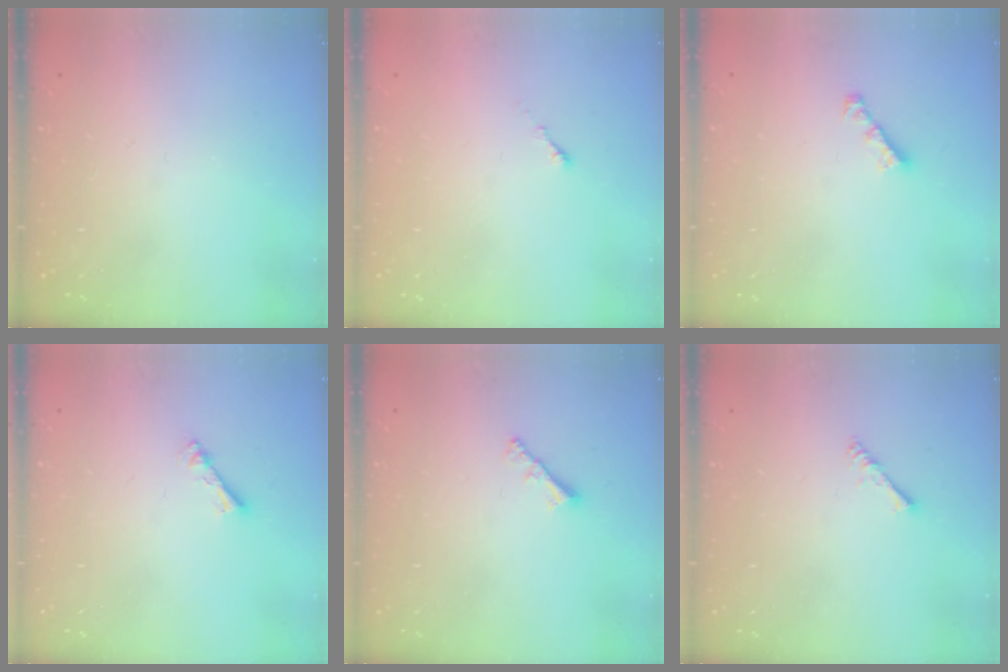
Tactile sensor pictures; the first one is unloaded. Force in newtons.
{"total": 0.0}
{"total": 2.4, "press": 2.4, "slide": 0.1}
{"total": 2.4, "press": 2.4, "slide": 0.4}
{"total": 2.0, "press": 2.0, "slide": 0.5}
{"total": 2.2, "press": 2.1, "slide": 0.5}